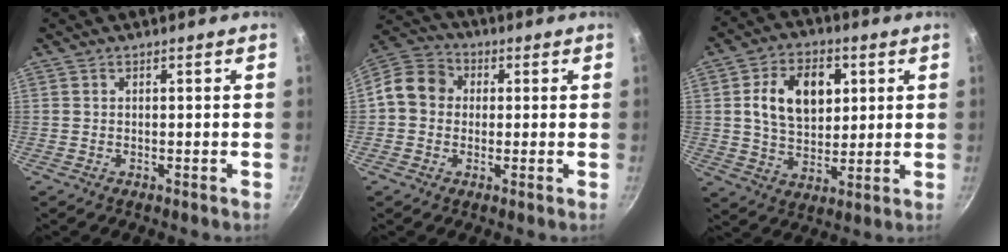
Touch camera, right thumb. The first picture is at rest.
{"total": 9.2, "force": [0.4, 7.9, 4.6], "torque": [-0.059, 0.026, -0.016]}
{"total": 13.4, "force": [3.2, 9.2, 9.2], "torque": [-0.124, -0.004, 0.051]}